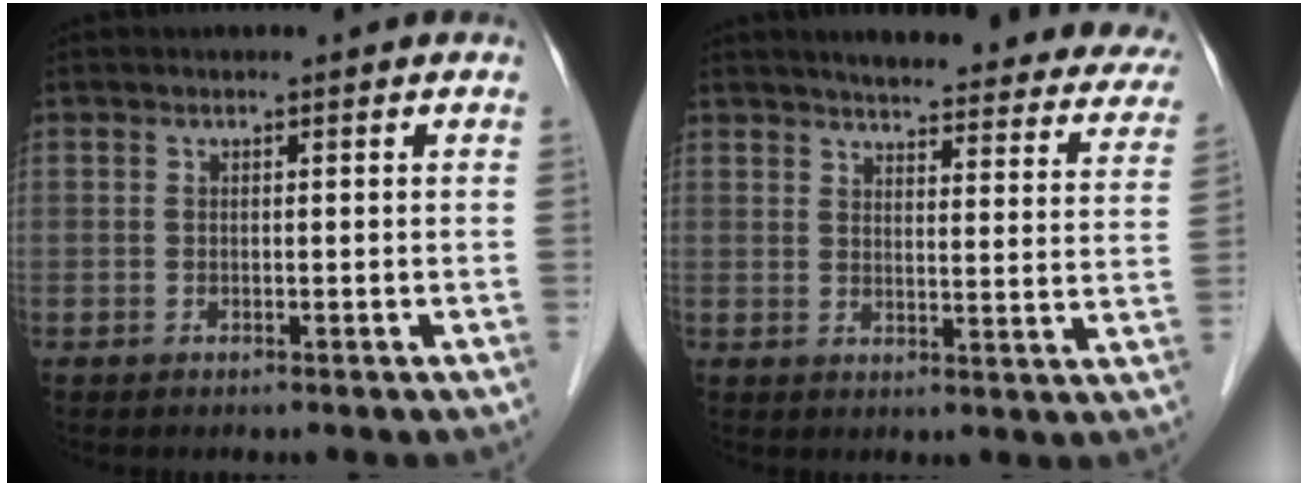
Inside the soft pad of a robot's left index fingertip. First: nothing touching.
{"total": 25.3, "force": [22.4, 5.1, 10.6], "torque": [-0.124, -0.031, 0.247]}